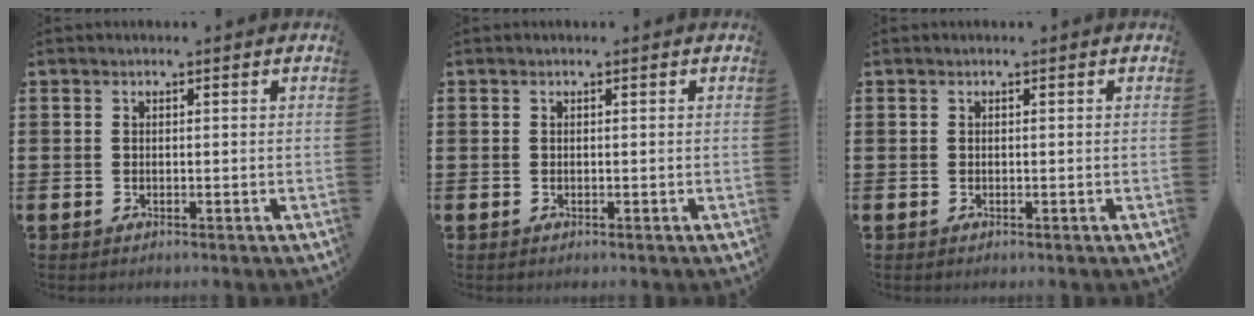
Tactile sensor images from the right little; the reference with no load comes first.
{"total": 0.0}
{"total": 0.0}